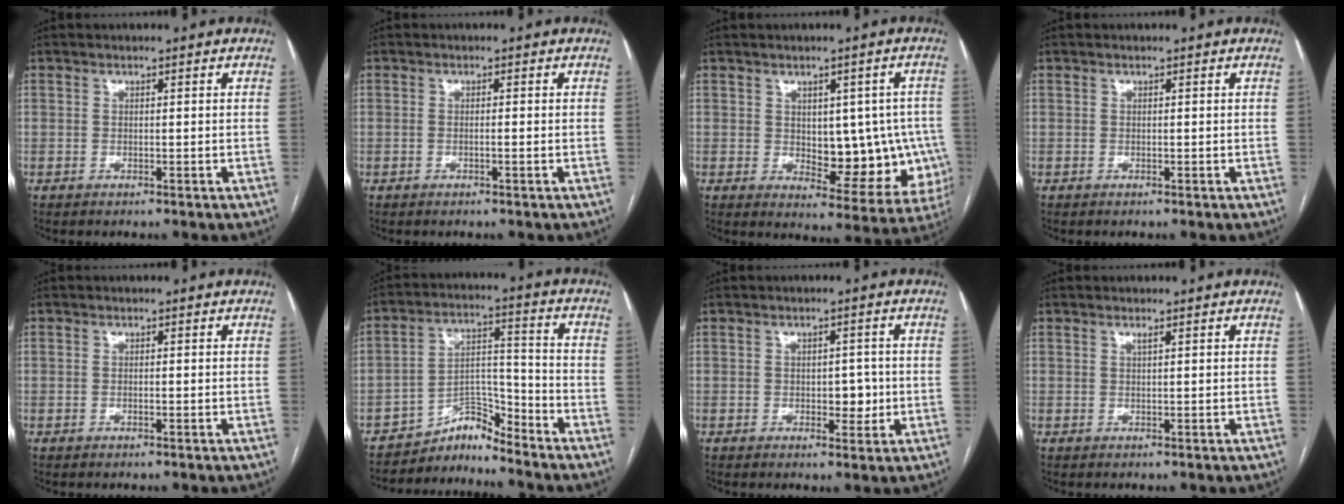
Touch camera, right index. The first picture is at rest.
{"total": 0.8, "force": [-0.3, 0.0, 0.7], "torque": [-0.016, 0.002, -0.004]}
{"total": 11.9, "force": [-0.5, 6.1, 10.2], "torque": [-0.108, 0.013, 0.012]}
{"total": 0.0}
{"total": 0.7, "force": [-0.2, 0.2, 0.6], "torque": [-0.015, 0.003, -0.002]}
{"total": 6.0, "force": [-6.0, 0.5, -0.4], "torque": [0.015, 0.038, -0.103]}
{"total": 3.6, "force": [-0.4, 2.1, 2.9], "torque": [-0.031, 0.004, -0.001]}
{"total": 0.6, "force": [0.3, -0.1, 0.5], "torque": [-0.011, -0.001, 0.008]}